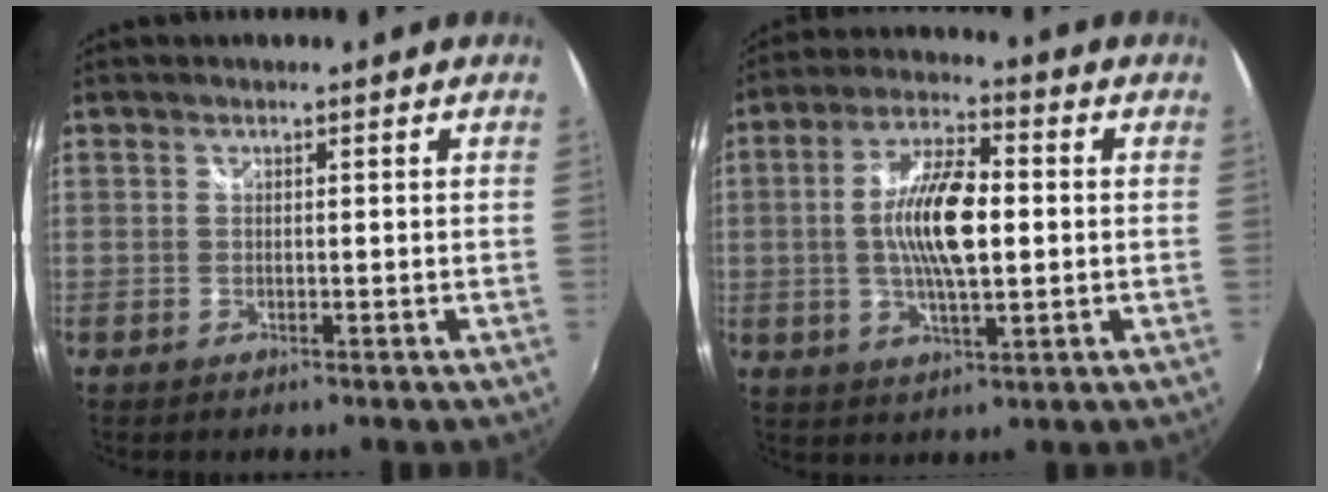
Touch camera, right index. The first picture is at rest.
{"total": 12.0, "force": [-0.1, 4.1, 11.2], "torque": [-0.216, 0.007, -0.003]}